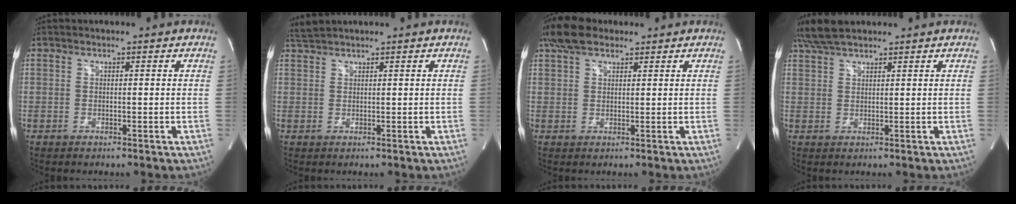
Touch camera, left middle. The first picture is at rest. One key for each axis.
{"total": 1.9, "fx": 1.8, "fy": -0.2, "fz": 0.2, "tx": -0.013, "ty": 0.013, "tz": 0.042}
{"total": 5.2, "fx": 3.7, "fy": 2.4, "fz": 2.8, "tx": -0.068, "ty": 0.027, "tz": 0.074}
{"total": 5.6, "fx": 4.7, "fy": 1.2, "fz": 2.8, "tx": -0.068, "ty": 0.024, "tz": 0.093}